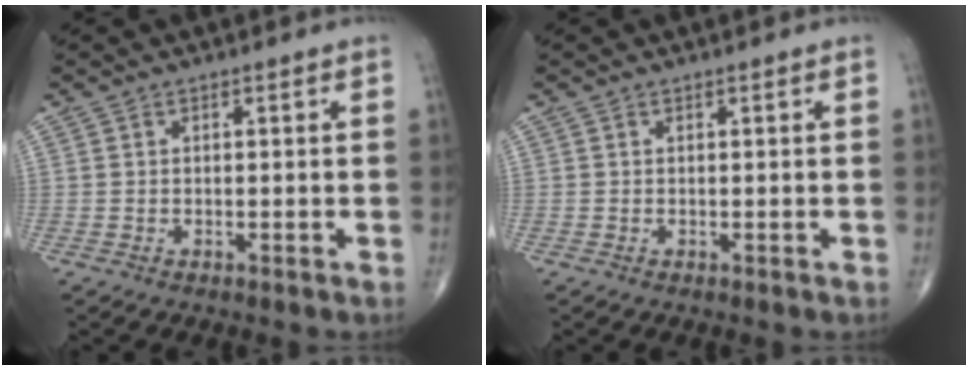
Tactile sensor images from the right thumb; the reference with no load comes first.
{"total": 0.0}